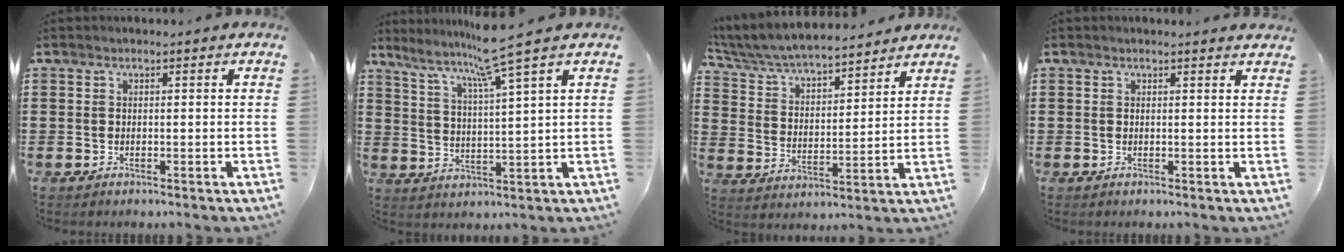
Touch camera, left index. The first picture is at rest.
{"total": 7.8, "force": [6.2, -1.3, 4.6], "torque": [-0.109, -0.033, 0.102]}
{"total": 5.8, "force": [5.5, 0.5, 1.6], "torque": [-0.058, -0.036, 0.092]}
{"total": 0.8, "force": [0.8, 0.0, 0.3], "torque": [-0.007, -0.001, 0.015]}